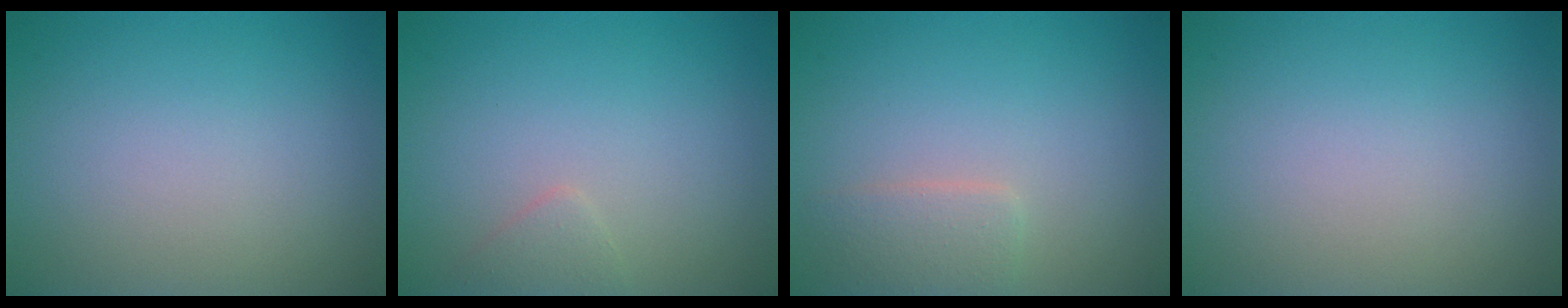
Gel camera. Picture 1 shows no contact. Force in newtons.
{"total": 1.1, "press": 1.1, "slide": 0.1}
{"total": 2.0, "press": 2.0, "slide": 0.1}
{"total": 0.0}